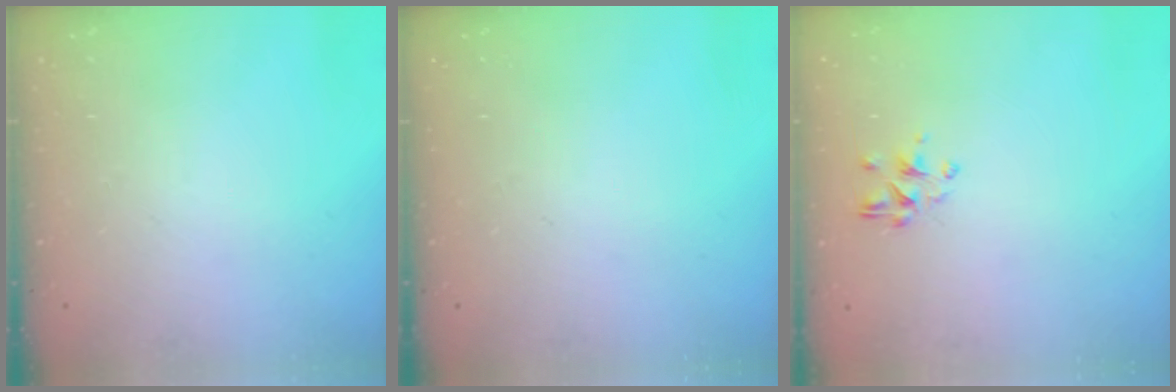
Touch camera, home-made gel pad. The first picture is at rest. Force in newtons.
{"total": 0.0}
{"total": 2.3, "press": 2.1, "slide": 0.9}